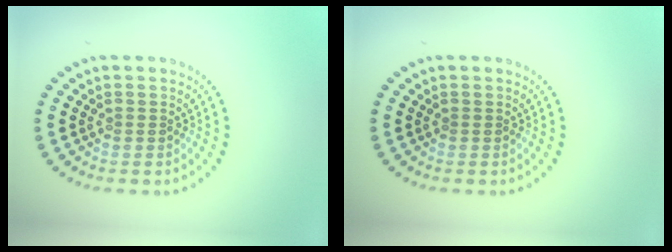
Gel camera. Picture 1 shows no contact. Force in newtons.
{"total": 0.0}